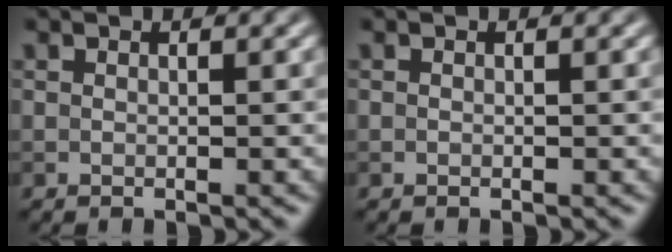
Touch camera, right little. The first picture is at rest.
{"total": 0.0}